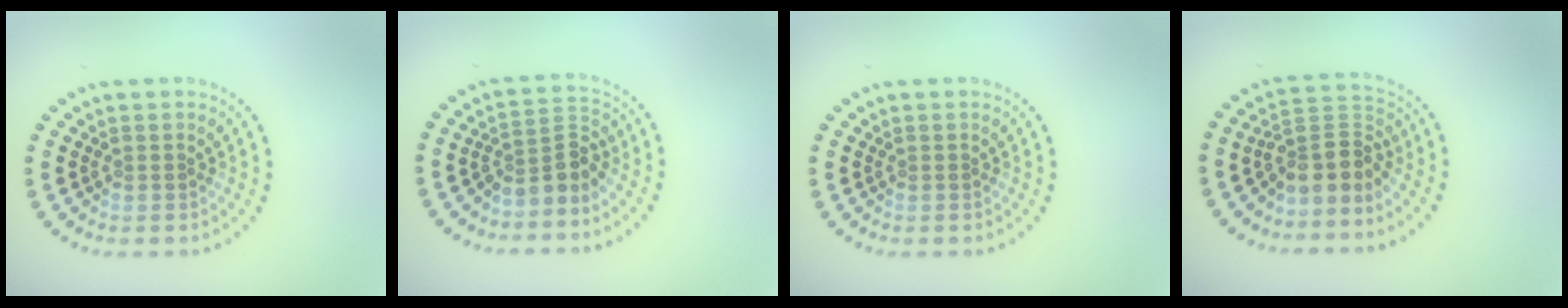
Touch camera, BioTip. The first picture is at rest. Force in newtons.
{"total": 2.9, "press": 2.1, "slide": 2.0}
{"total": 0.0}
{"total": 3.9, "press": 2.8, "slide": 2.7}